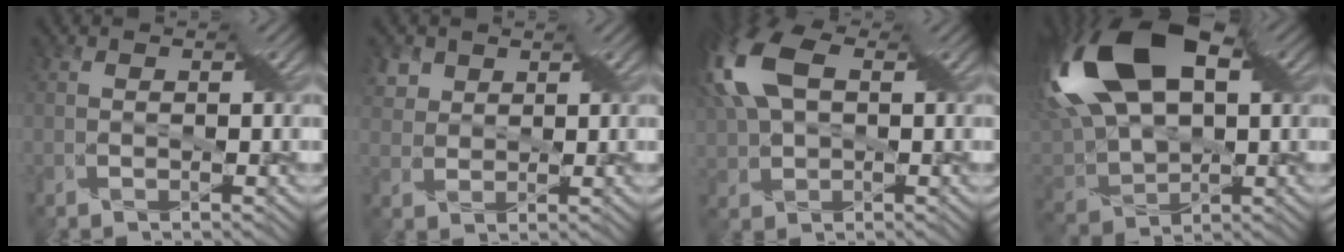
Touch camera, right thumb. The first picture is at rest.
{"total": 3.0, "force": [2.1, 2.1, 0.2], "torque": [-0.014, -0.002, 0.047]}
{"total": 12.8, "force": [3.7, 7.5, 9.7], "torque": [-0.240, 0.015, 0.062]}
{"total": 20.3, "force": [7.1, 12.4, 14.4], "torque": [-0.328, 0.020, 0.146]}